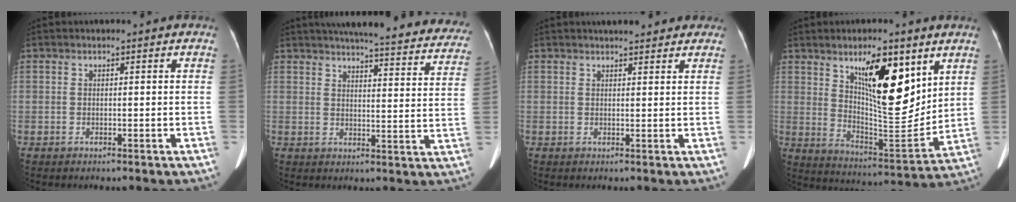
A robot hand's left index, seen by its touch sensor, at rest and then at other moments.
{"total": 29.8, "force": [26.9, 4.4, 12.2], "torque": [-0.172, -0.051, 0.308]}
{"total": 6.1, "force": [5.2, 1.5, 2.8], "torque": [-0.031, 0.018, 0.063]}
{"total": 14.3, "force": [6.8, 4.2, 11.9], "torque": [-0.190, -0.004, 0.124]}